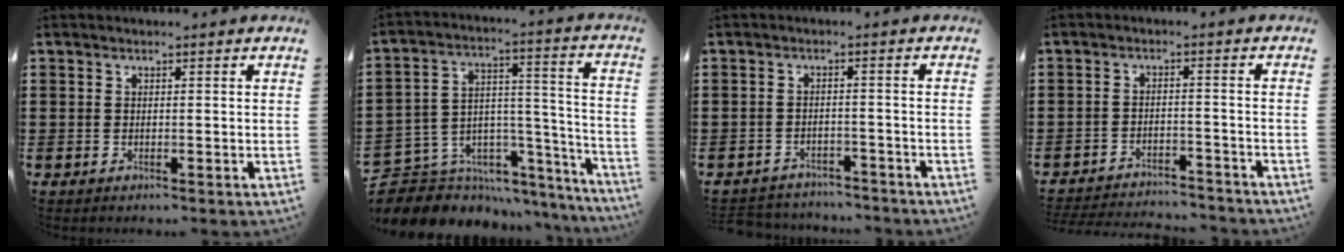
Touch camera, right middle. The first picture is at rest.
{"total": 5.2, "force": [-3.9, 3.5, 0.0], "torque": [-0.021, -0.020, -0.070]}
{"total": 2.7, "force": [-2.7, 0.5, -0.2], "torque": [-0.006, -0.004, -0.058]}
{"total": 3.5, "force": [-3.5, 0.2, 0.1], "torque": [-0.007, 0.000, -0.073]}